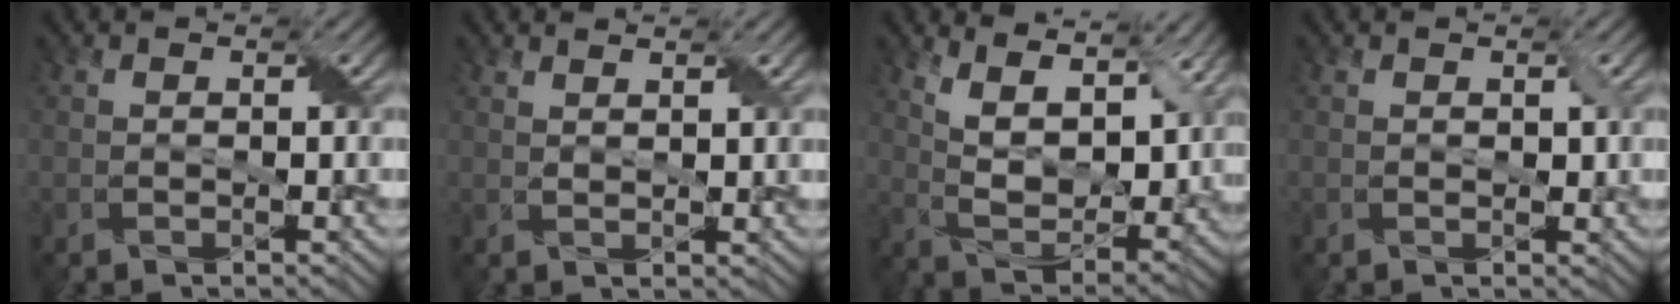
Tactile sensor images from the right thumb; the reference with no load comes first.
{"total": 1.5, "force": [1.2, 0.2, 0.8], "torque": [-0.015, -0.003, 0.025]}
{"total": 11.5, "force": [6.7, 5.0, 7.9], "torque": [-0.165, -0.001, 0.113]}
{"total": 0.9, "force": [0.3, 0.6, 0.5], "torque": [-0.009, -0.001, 0.008]}